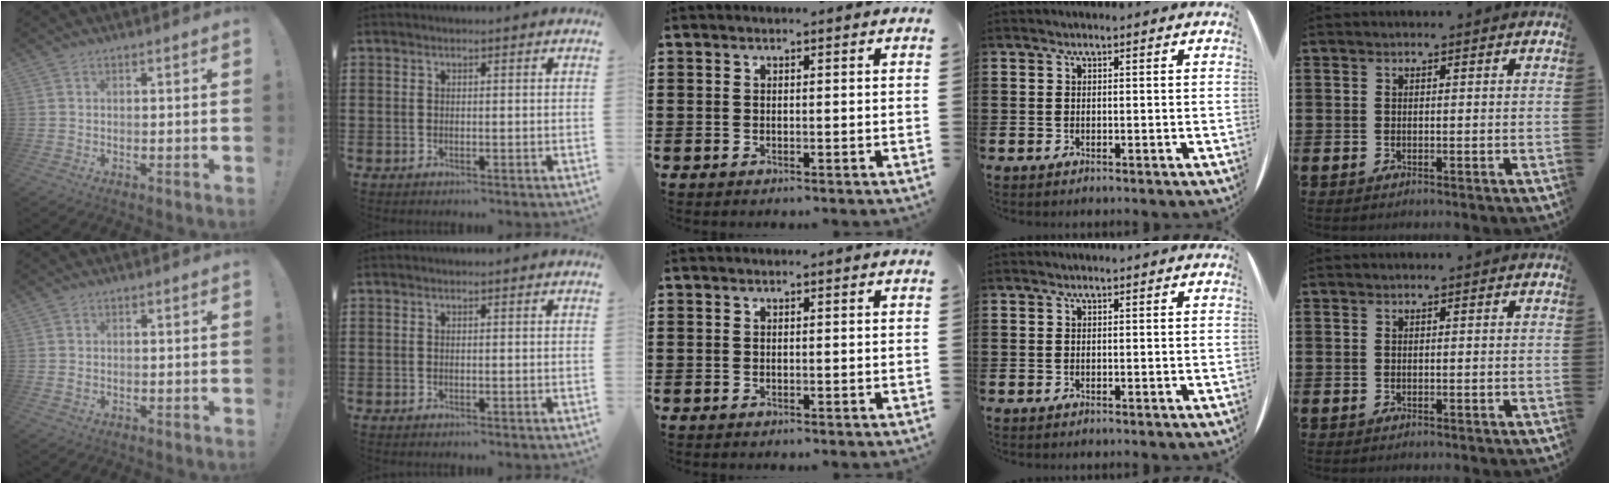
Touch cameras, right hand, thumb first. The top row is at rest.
{"thumb": {"total": 0.7, "force": [-0.1, 0.5, 0.4], "torque": [-0.002, -0.001, -0.003]}}